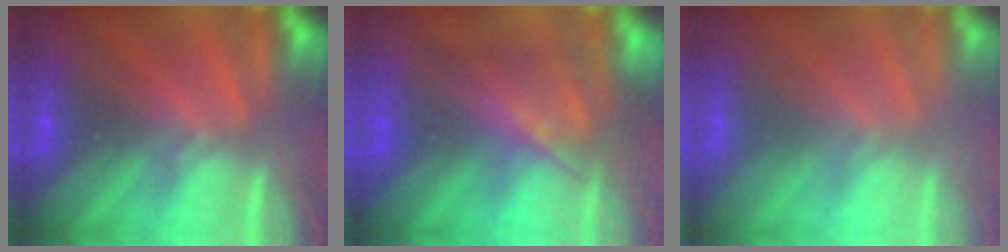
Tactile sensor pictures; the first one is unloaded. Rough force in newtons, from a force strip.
{"total": 4.8}
{"total": 2.4}